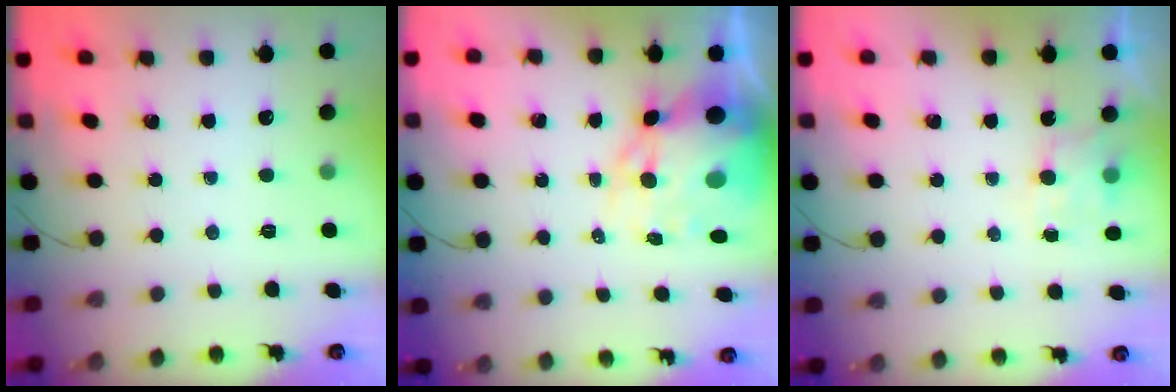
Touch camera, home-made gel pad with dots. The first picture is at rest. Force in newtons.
{"total": 14.4, "press": 14.0, "slide": 3.6}
{"total": 4.3, "press": 4.3, "slide": 0.7}